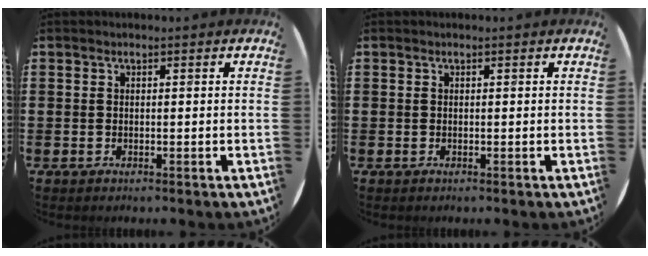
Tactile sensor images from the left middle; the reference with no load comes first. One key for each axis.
{"total": 0.0}